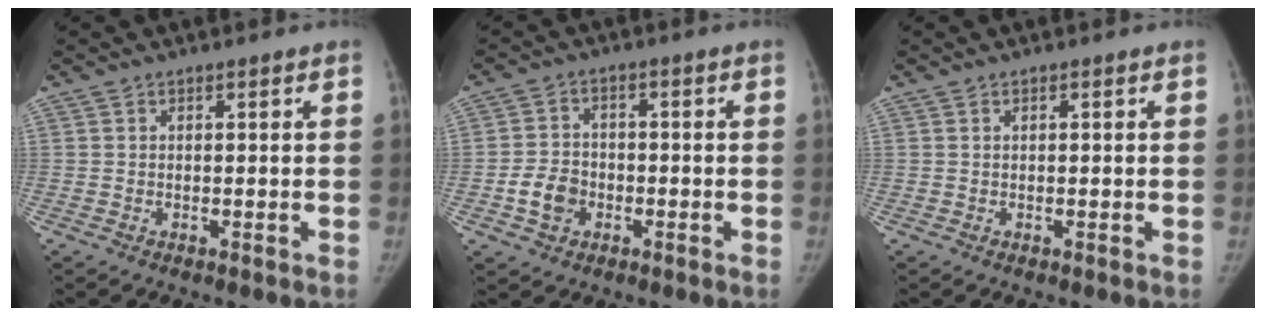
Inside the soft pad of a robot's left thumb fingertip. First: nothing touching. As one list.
[{"total": 5.8, "force": [-2.1, 4.7, 2.8], "torque": [-0.035, 0.017, -0.039]}, {"total": 0.0}]